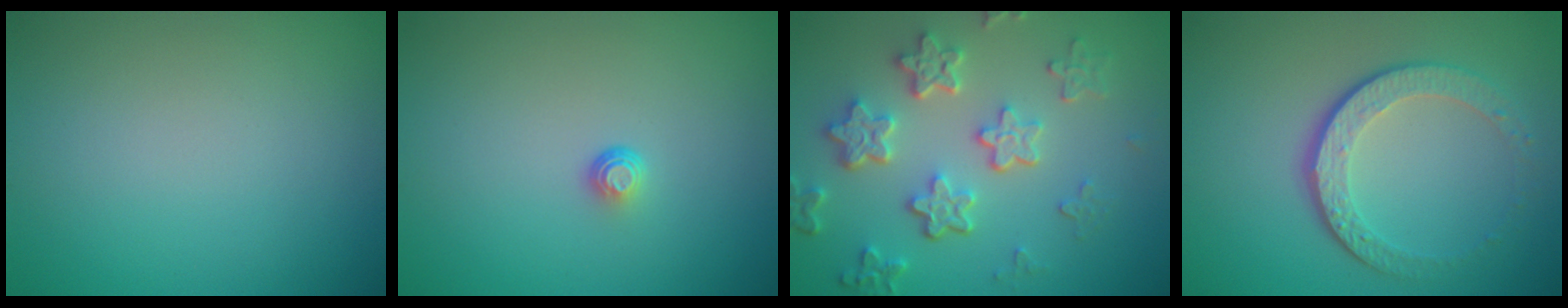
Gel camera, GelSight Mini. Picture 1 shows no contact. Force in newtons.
{"total": 0.9, "press": 0.5, "slide": 0.7}
{"total": 5.5, "press": 4.2, "slide": 3.6}
{"total": 4.5, "press": 3.1, "slide": 3.3}